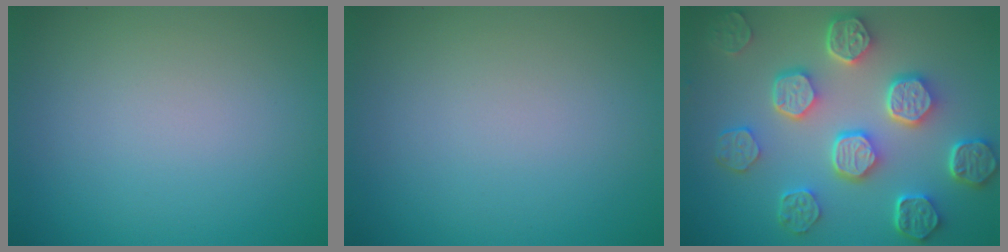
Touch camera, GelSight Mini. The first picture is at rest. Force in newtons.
{"total": 0.0}
{"total": 7.8, "press": 6.0, "slide": 5.0}